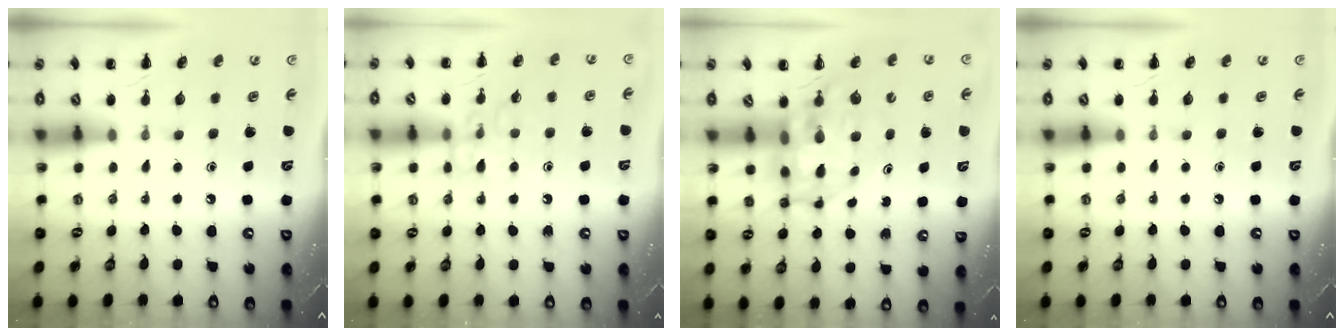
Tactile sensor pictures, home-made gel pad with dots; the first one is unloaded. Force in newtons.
{"total": 9.8, "press": 9.8, "slide": 0.6}
{"total": 7.1, "press": 6.8, "slide": 2.0}
{"total": 0.0}